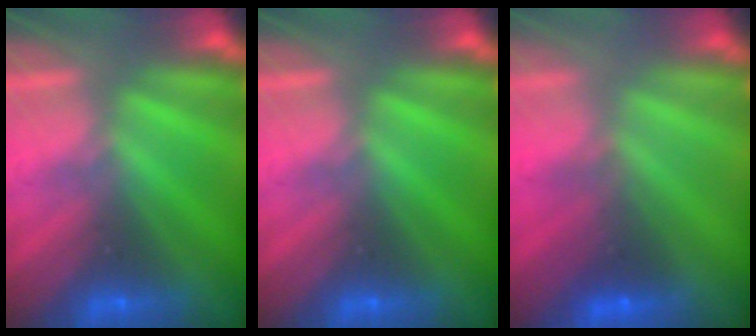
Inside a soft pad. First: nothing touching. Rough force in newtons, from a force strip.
{"total": 0.0}
{"total": 1.8}